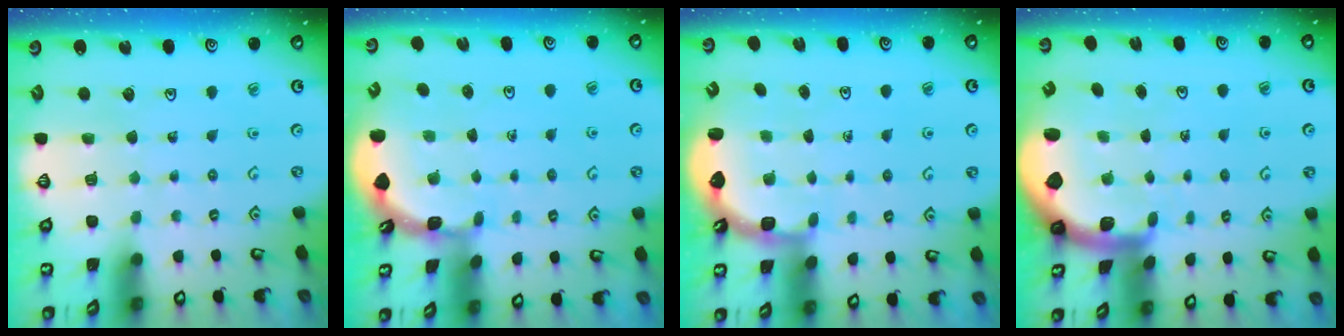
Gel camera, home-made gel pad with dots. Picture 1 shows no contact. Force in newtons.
{"total": 1.8, "press": 1.8, "slide": 0.1}
{"total": 2.5, "press": 2.1, "slide": 1.3}
{"total": 2.4, "press": 2.3, "slide": 0.5}